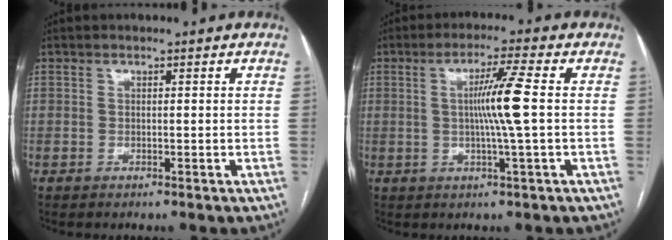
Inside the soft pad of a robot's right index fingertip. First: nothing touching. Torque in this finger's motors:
{"motor_torque": [0.80, 0.05, 0.49, 0.14]}